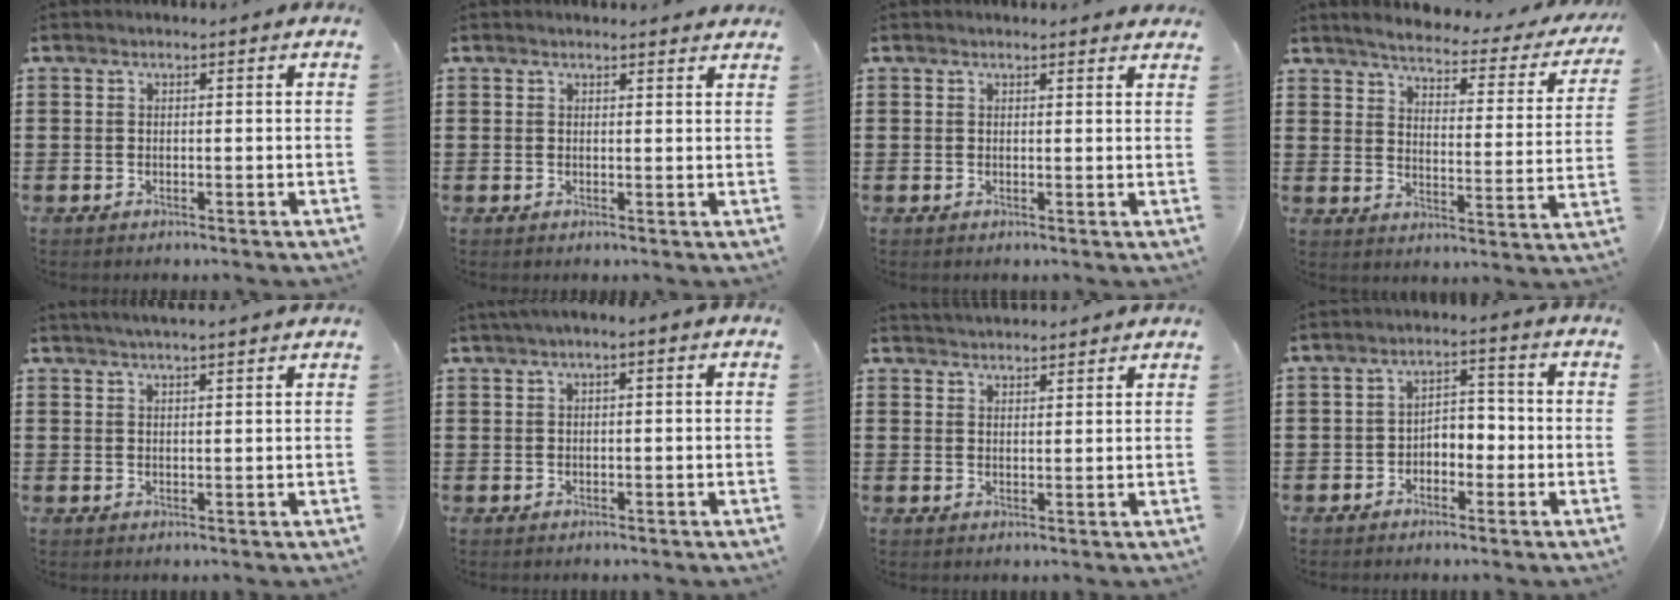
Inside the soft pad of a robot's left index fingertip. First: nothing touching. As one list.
[{"total": 1.2, "force": [1.2, 0.0, 0.2], "torque": [-0.006, 0.001, 0.023]}, {"total": 1.1, "force": [1.1, 0.1, 0.2], "torque": [-0.005, 0.002, 0.021]}, {"total": 3.4, "force": [3.1, 0.1, 1.4], "torque": [-0.049, -0.025, 0.045]}, {"total": 2.3, "force": [2.1, -0.3, 0.9], "torque": [-0.020, -0.001, 0.038]}, {"total": 1.3, "force": [-0.1, 0.1, 1.2], "torque": [-0.021, -0.003, -0.003]}, {"total": 2.4, "force": [2.4, -0.1, -0.1], "torque": [-0.003, -0.004, 0.047]}, {"total": 3.1, "force": [-2.0, 1.8, 1.5], "torque": [-0.033, 0.010, -0.044]}]